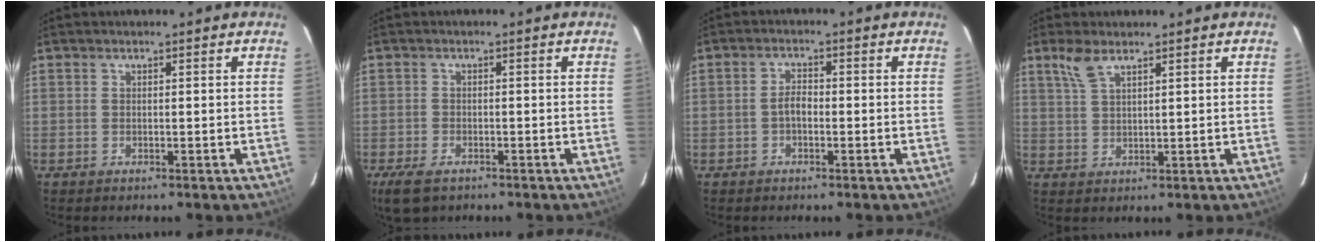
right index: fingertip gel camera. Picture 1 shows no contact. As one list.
[{"total": 5.6, "force": [-3.8, 2.7, 3.0], "torque": [-0.078, -0.019, -0.068]}, {"total": 2.2, "force": [-0.8, 1.1, 1.7], "torque": [-0.035, 0.008, -0.016]}, {"total": 3.8, "force": [2.8, 1.1, 2.4], "torque": [-0.052, 0.004, 0.059]}]